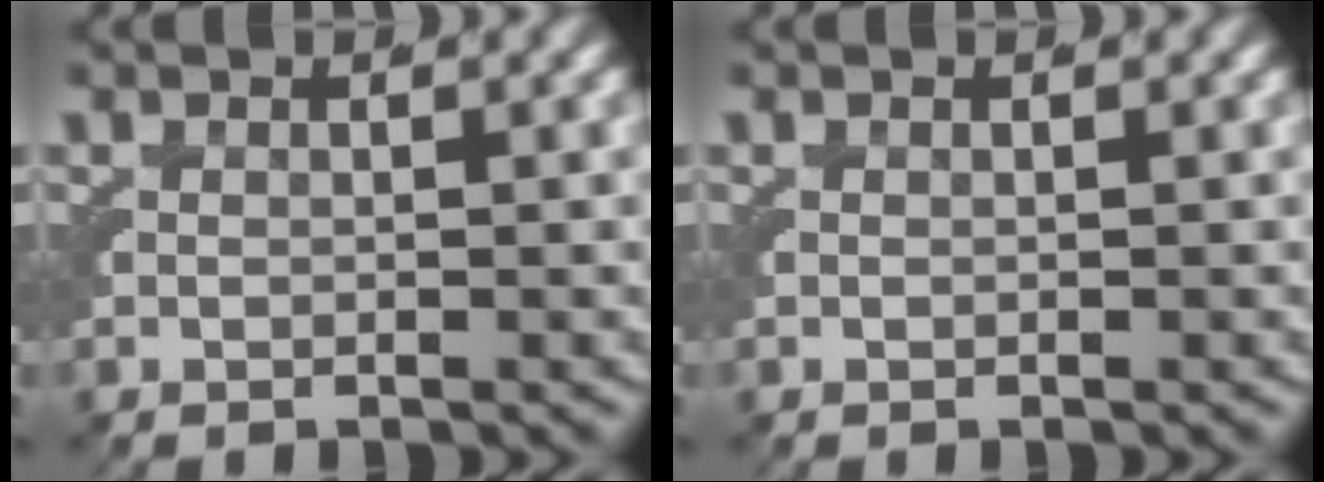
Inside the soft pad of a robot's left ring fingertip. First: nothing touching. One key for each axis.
{"total": 0.0}